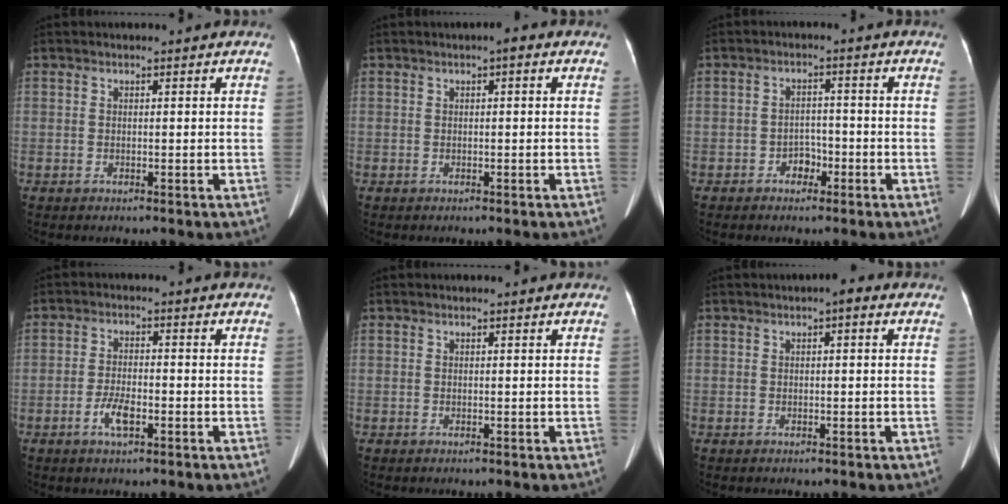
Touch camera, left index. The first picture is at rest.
{"total": 1.3, "force": [0.5, 0.5, 1.2], "torque": [-0.012, 0.007, 0.002]}
{"total": 2.7, "force": [-1.6, 1.8, 1.2], "torque": [-0.014, 0.008, -0.026]}
{"total": 3.8, "force": [-1.8, 1.1, 3.2], "torque": [-0.064, 0.001, -0.035]}
{"total": 0.0}
{"total": 1.5, "force": [0.5, 0.6, 1.3], "torque": [-0.012, 0.009, 0.001]}